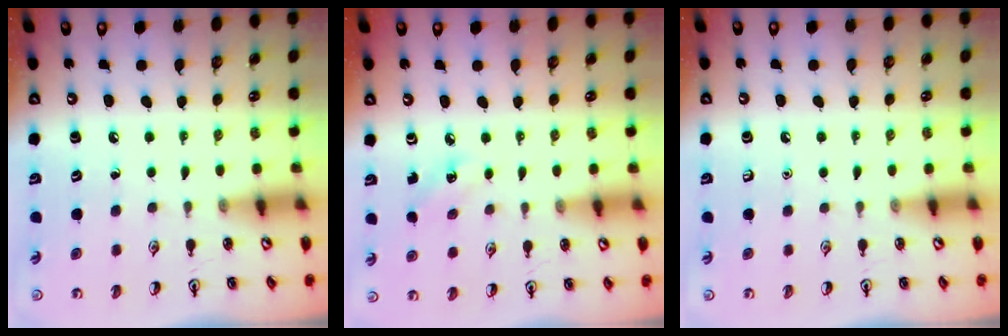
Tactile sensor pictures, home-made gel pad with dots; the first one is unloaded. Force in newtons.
{"total": 4.2, "press": 4.0, "slide": 1.4}
{"total": 0.0}